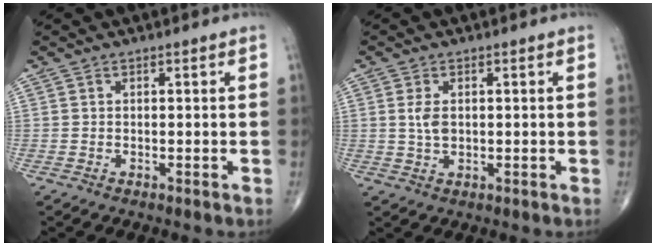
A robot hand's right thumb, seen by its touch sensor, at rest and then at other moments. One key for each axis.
{"total": 3.1, "fx": 0.4, "fy": 1.9, "fz": 2.5, "tx": -0.046, "ty": -0.004, "tz": 0.009}